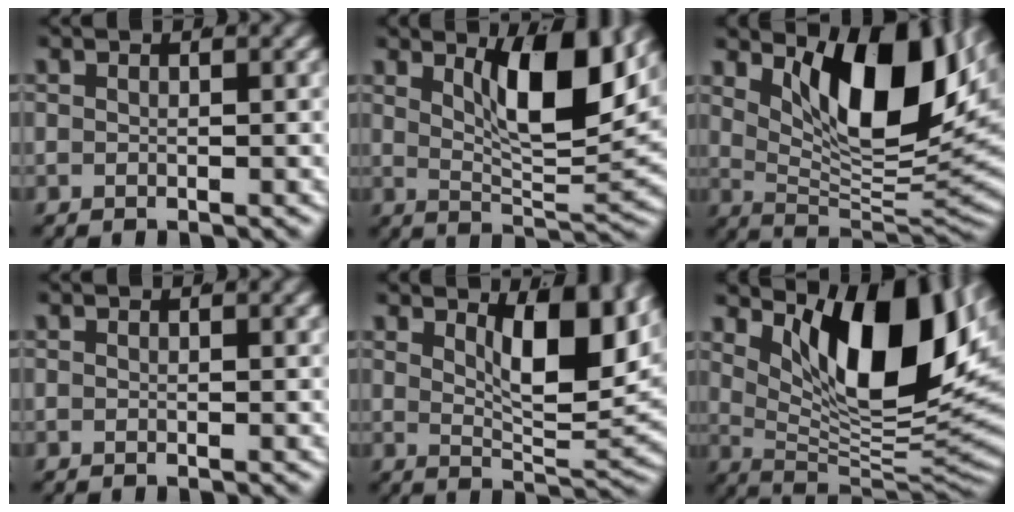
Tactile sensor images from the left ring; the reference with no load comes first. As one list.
[{"total": 8.4, "force": [3.6, 2.2, 7.3], "torque": [-0.115, -0.016, 0.065]}, {"total": 13.1, "force": [4.8, 5.3, 10.9], "torque": [-0.163, -0.002, 0.080]}, {"total": 0.0}, {"total": 7.8, "force": [3.6, 2.0, 6.6], "torque": [-0.090, -0.017, 0.064]}, {"total": 14.4, "force": [4.5, 5.7, 12.4], "torque": [-0.182, -0.001, 0.078]}]